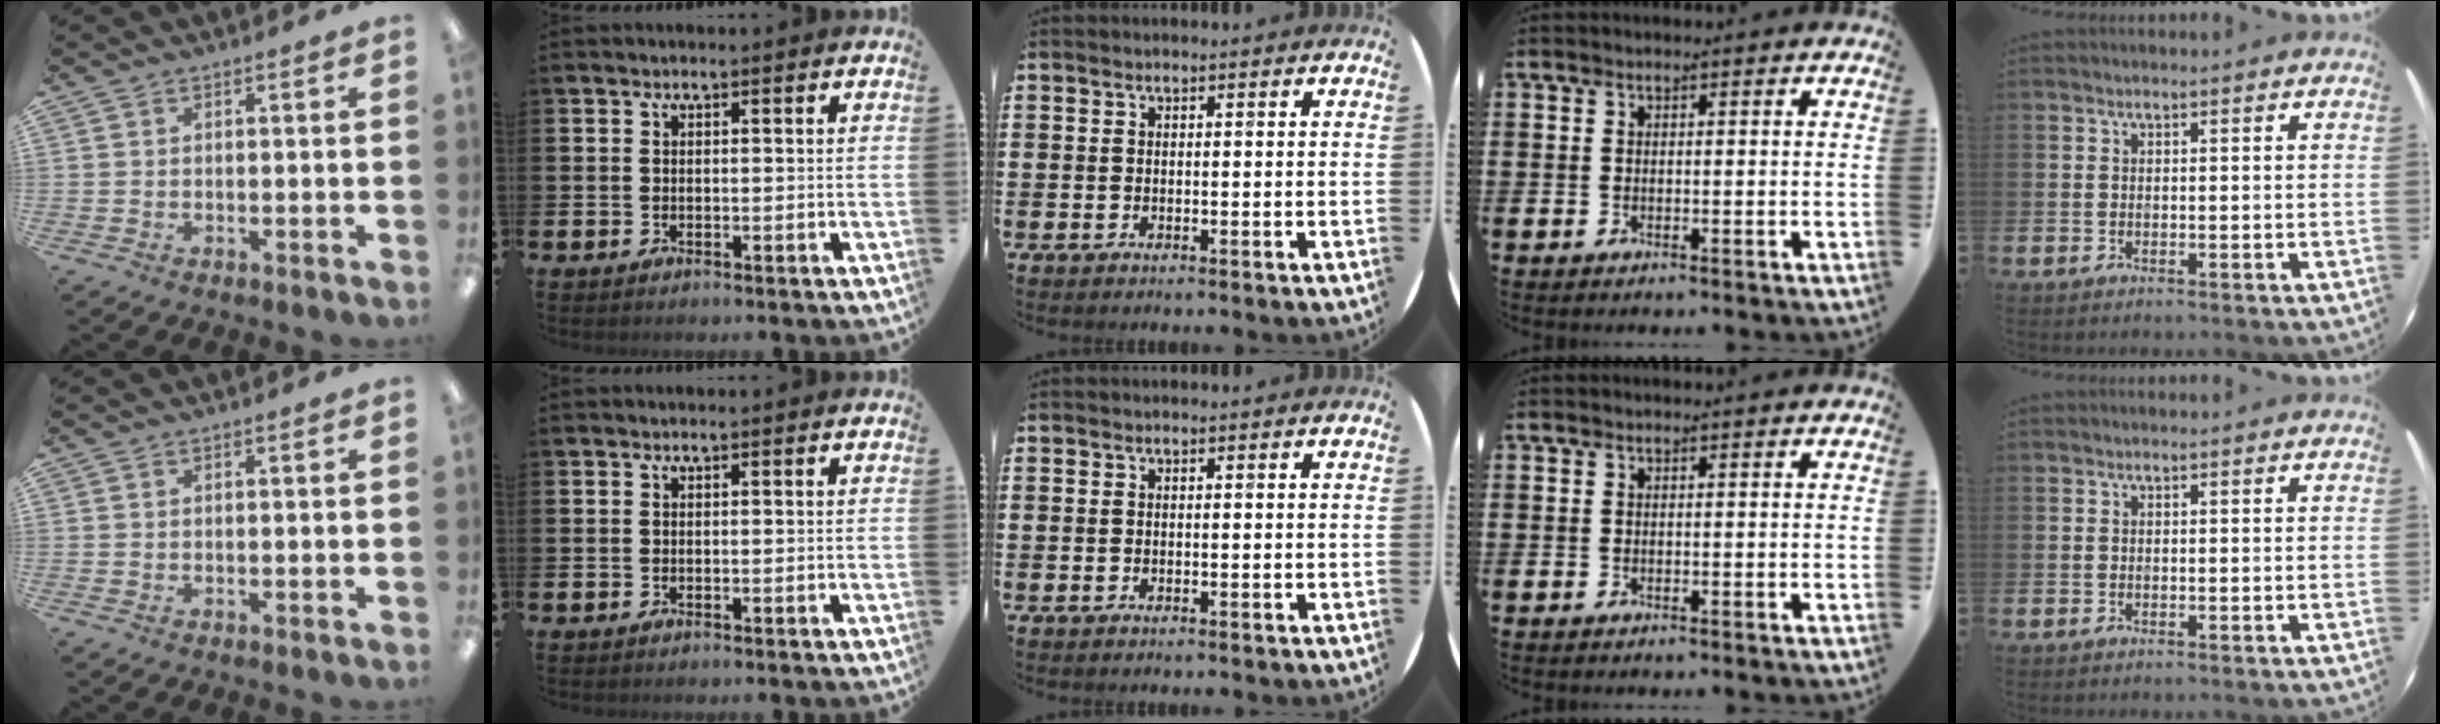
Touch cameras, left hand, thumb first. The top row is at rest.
{}